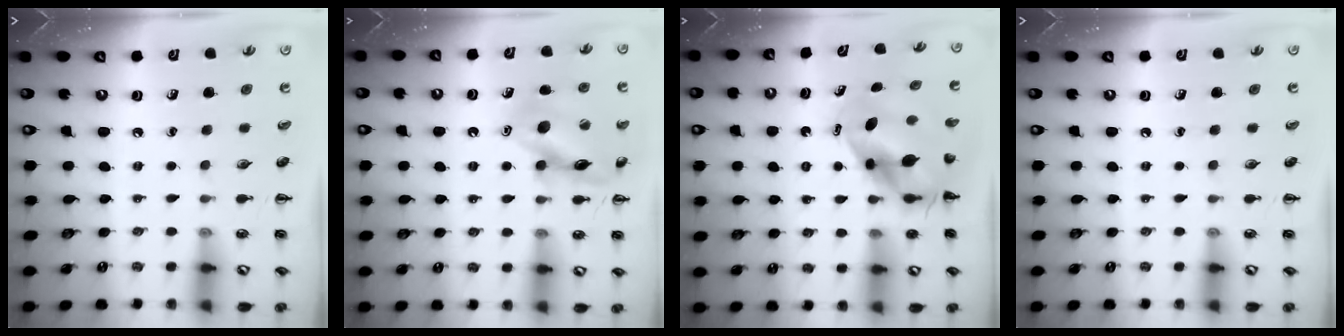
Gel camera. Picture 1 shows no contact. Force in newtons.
{"total": 12.8, "press": 12.8, "slide": 0.8}
{"total": 6.6, "press": 6.3, "slide": 1.8}
{"total": 0.0}